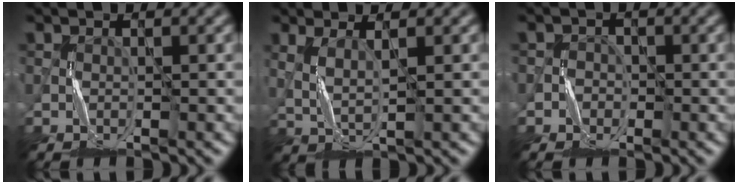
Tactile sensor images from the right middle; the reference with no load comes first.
{"total": 1.9, "force": [0.9, 0.5, 1.6], "torque": [-0.037, -0.006, 0.024]}
{"total": 1.4, "force": [-0.6, 1.3, -0.4], "torque": [0.020, 0.005, -0.014]}